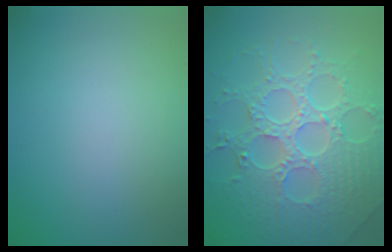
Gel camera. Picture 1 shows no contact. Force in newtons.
{"total": 8.1, "press": 5.9, "slide": 5.5}